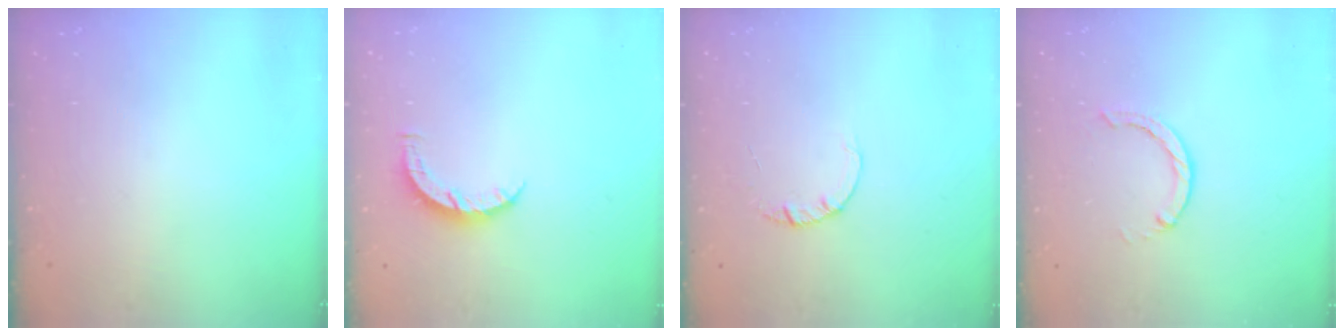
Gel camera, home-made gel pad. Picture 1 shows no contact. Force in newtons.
{"total": 5.2, "press": 5.2, "slide": 0.5}
{"total": 1.4, "press": 1.4, "slide": 0.2}
{"total": 0.0}